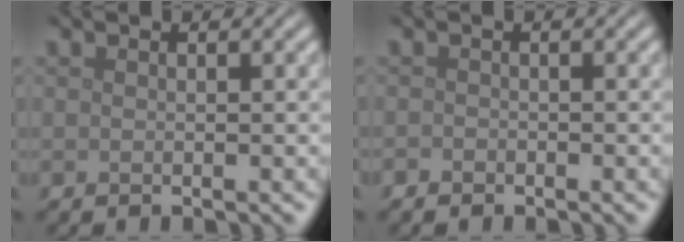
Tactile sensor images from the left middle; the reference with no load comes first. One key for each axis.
{"total": 0.6, "fx": -0.5, "fy": 0.3, "fz": 0.0, "tx": 0.001, "ty": -0.005, "tz": -0.010}